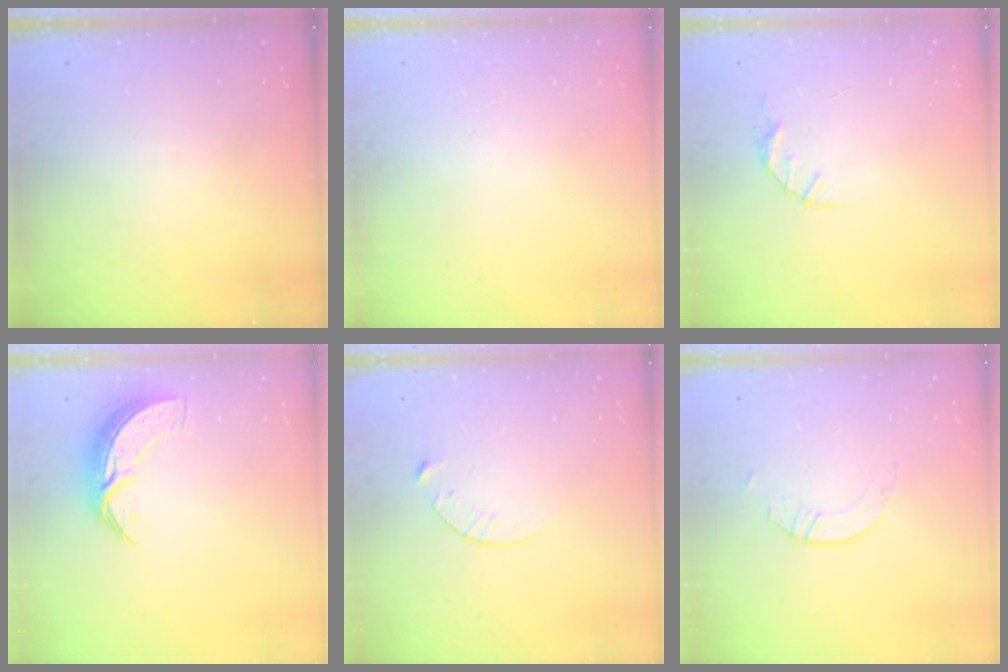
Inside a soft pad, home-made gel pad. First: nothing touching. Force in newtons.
{"total": 0.0}
{"total": 4.1, "press": 4.1, "slide": 0.5}
{"total": 8.5, "press": 8.4, "slide": 0.6}
{"total": 5.4, "press": 5.4, "slide": 0.5}
{"total": 2.1, "press": 2.1, "slide": 0.1}